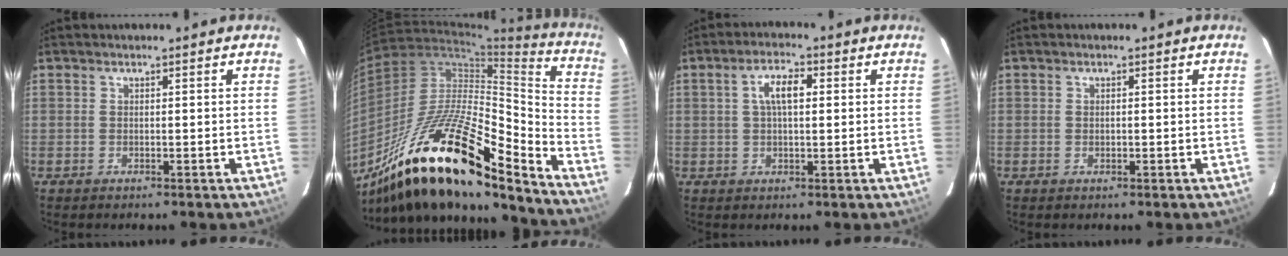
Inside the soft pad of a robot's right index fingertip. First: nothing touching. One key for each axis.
{"total": 25.6, "fx": -17.2, "fy": 6.4, "fz": 17.9, "tx": -0.311, "ty": -0.021, "tz": -0.308}
{"total": 5.2, "fx": 1.1, "fy": 2.1, "fz": 4.6, "tx": -0.086, "ty": 0.015, "tz": 0.020}
{"total": 0.7, "fx": -0.1, "fy": 0.5, "fz": 0.4, "tx": -0.005, "ty": 0.000, "tz": 0.000}